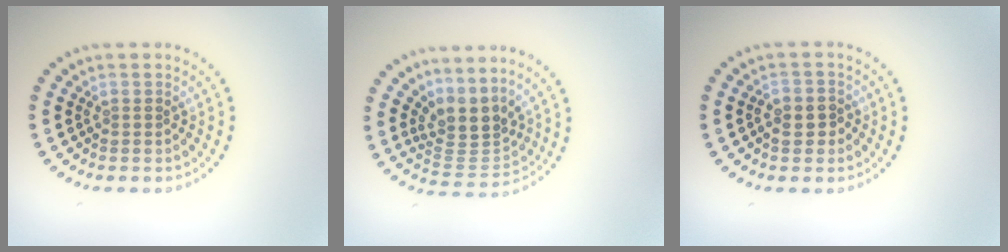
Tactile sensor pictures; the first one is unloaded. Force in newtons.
{"total": 3.5, "press": 2.4, "slide": 2.5}
{"total": 1.8, "press": 1.7, "slide": 0.5}